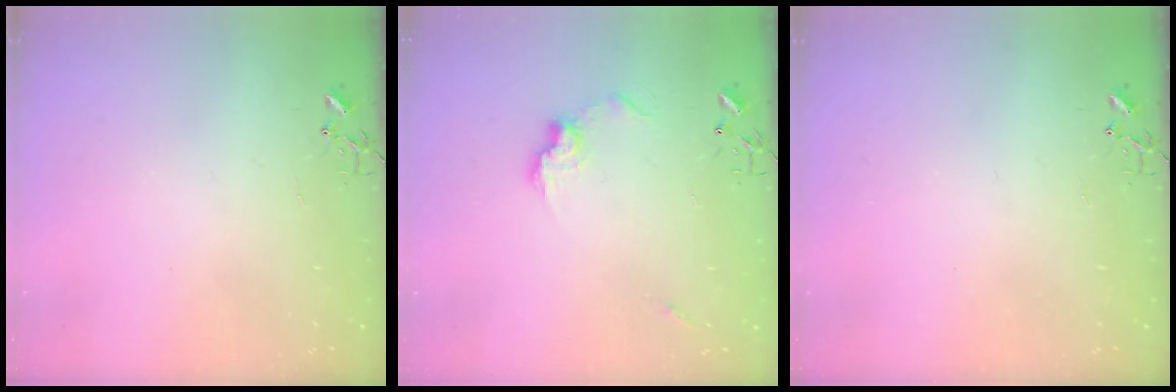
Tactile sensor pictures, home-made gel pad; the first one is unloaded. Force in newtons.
{"total": 8.8, "press": 8.8, "slide": 0.4}
{"total": 0.0}